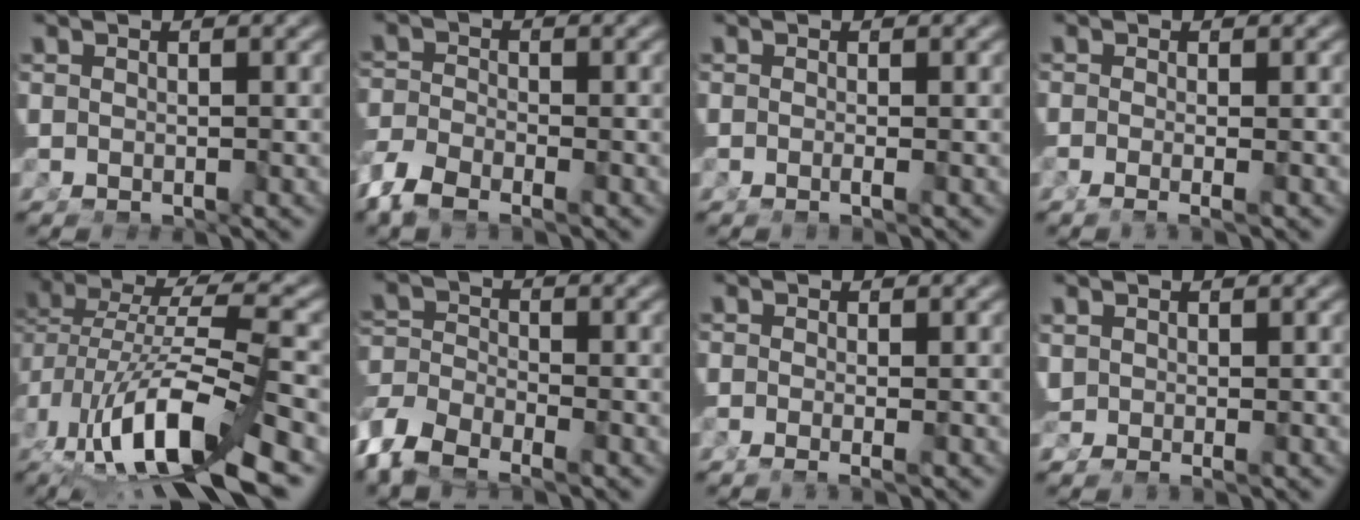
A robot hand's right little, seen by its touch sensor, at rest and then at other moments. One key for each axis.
{"total": 3.4, "fx": -2.7, "fy": 0.9, "fz": 1.8, "tx": -0.037, "ty": -0.021, "tz": -0.038}
{"total": 0.9, "fx": -0.4, "fy": -0.1, "fz": 0.8, "tx": -0.018, "ty": -0.003, "tz": -0.007}
{"total": 1.8, "fx": -1.2, "fy": -0.4, "fz": 1.3, "tx": -0.025, "ty": -0.011, "tz": -0.016}
{"total": 9.3, "fx": -3.1, "fy": 3.2, "fz": 8.1, "tx": -0.158, "ty": -0.026, "tz": -0.031}
{"total": 5.6, "fx": -3.4, "fy": 3.6, "fz": 2.6, "tx": -0.061, "ty": -0.032, "tz": -0.046}
{"total": 1.5, "fx": -0.9, "fy": -0.4, "fz": 1.1, "tx": -0.023, "ty": -0.013, "tz": -0.010}
{"total": 1.2, "fx": 0.1, "fy": 0.5, "fz": 1.0, "tx": -0.023, "ty": -0.010, "tz": 0.013}